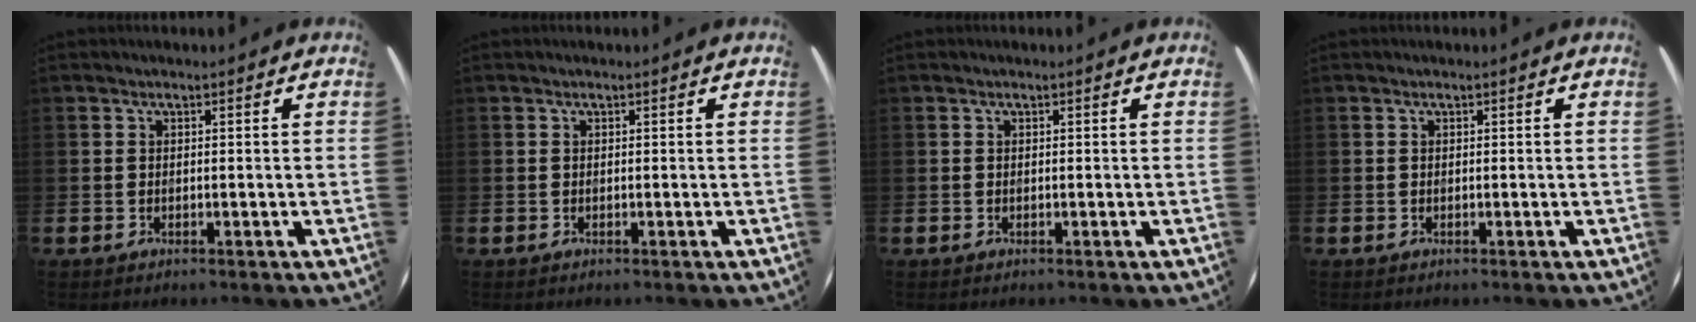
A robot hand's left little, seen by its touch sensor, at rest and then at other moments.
{"total": 0.0}
{"total": 0.0}
{"total": 0.0}